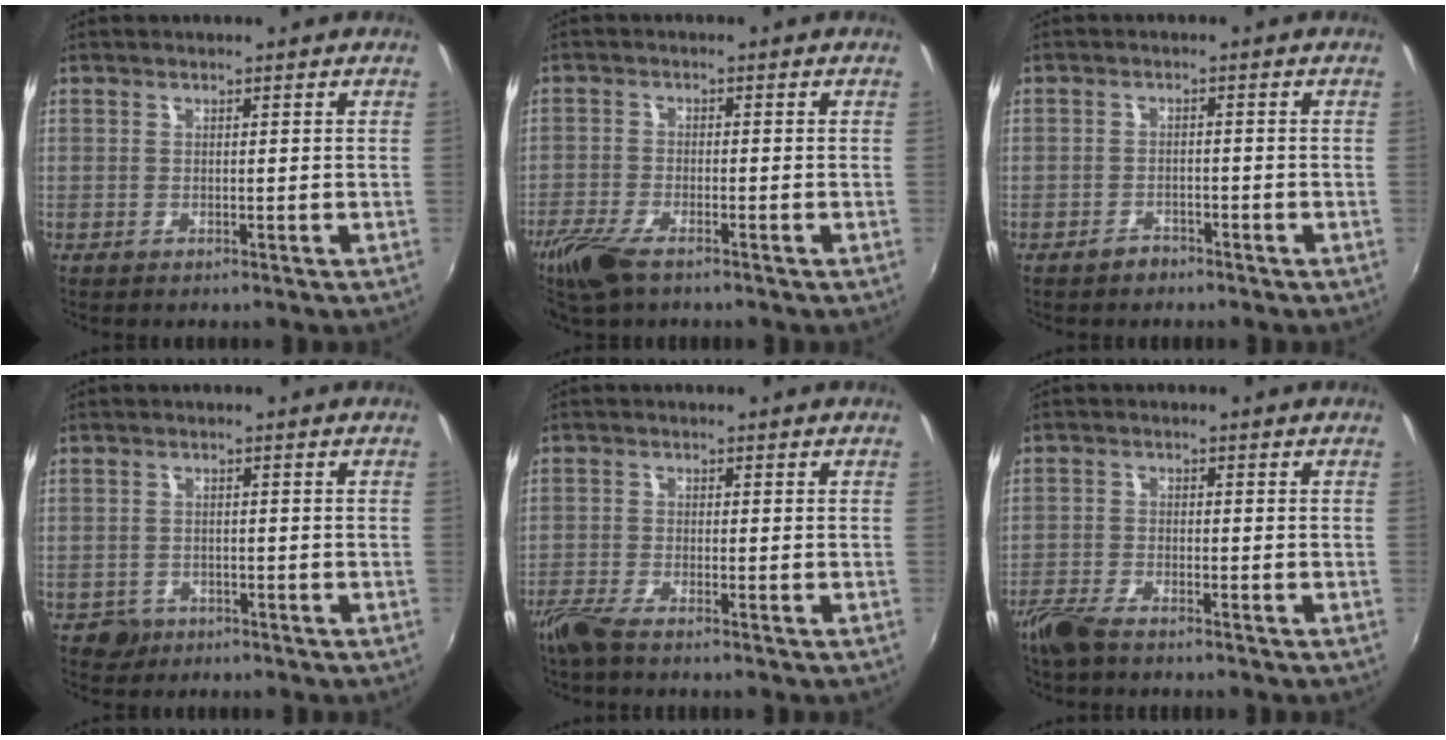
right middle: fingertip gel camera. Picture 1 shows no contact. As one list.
[{"total": 7.4, "force": [-5.3, 2.4, 4.7], "torque": [-0.125, -0.022, -0.106]}, {"total": 2.2, "force": [-1.8, 1.3, 0.1], "torque": [-0.006, 0.004, -0.028]}, {"total": 3.1, "force": [-1.8, 2.5, 0.3], "torque": [-0.015, 0.002, -0.029]}, {"total": 4.1, "force": [-3.4, 0.4, 2.1], "torque": [-0.062, -0.012, -0.071]}, {"total": 4.9, "force": [-4.1, 1.2, 2.3], "torque": [-0.067, -0.012, -0.086]}]